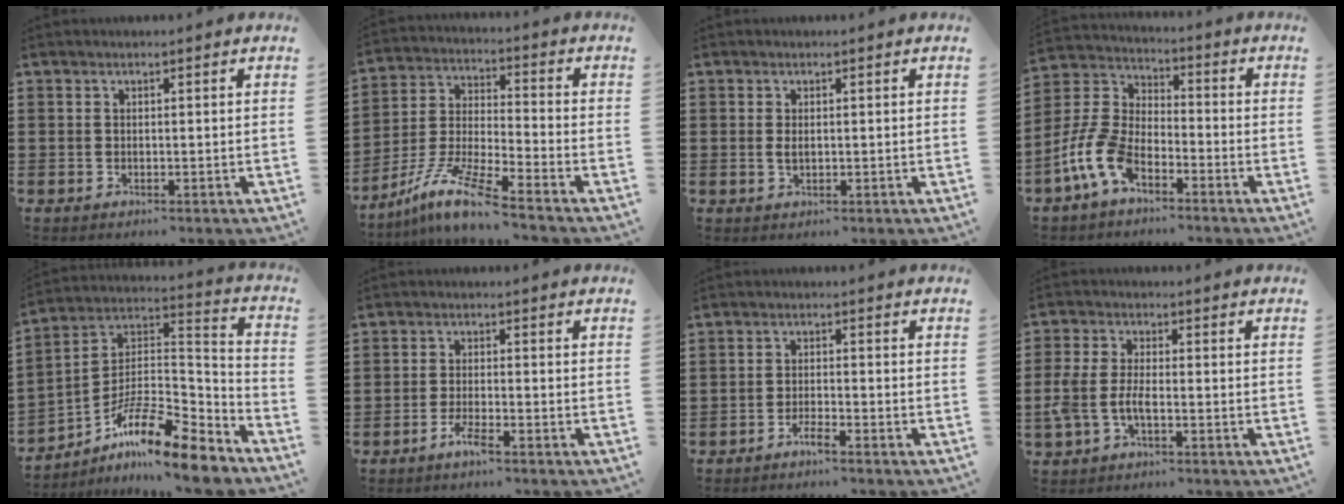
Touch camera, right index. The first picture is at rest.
{"total": 9.9, "force": [-7.9, 0.3, 6.0], "torque": [-0.138, -0.003, -0.163]}
{"total": 1.3, "force": [0.2, 0.5, 1.2], "torque": [-0.027, 0.001, 0.003]}
{"total": 9.2, "force": [-5.3, 4.5, 6.0], "torque": [-0.171, -0.008, -0.114]}
{"total": 12.0, "force": [-8.8, 2.9, 7.7], "torque": [-0.146, 0.011, -0.172]}
{"total": 2.5, "force": [-1.9, 0.4, 1.5], "torque": [-0.034, 0.000, -0.037]}
{"total": 2.0, "force": [-1.7, 0.0, 1.0], "torque": [-0.019, 0.000, -0.032]}
{"total": 4.6, "force": [-1.6, 2.0, 3.8], "torque": [-0.101, -0.006, -0.039]}